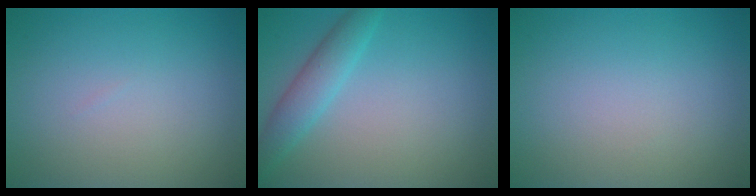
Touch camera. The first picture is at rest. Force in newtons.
{"total": 2.9, "press": 2.9, "slide": 0.1}
{"total": 0.0}